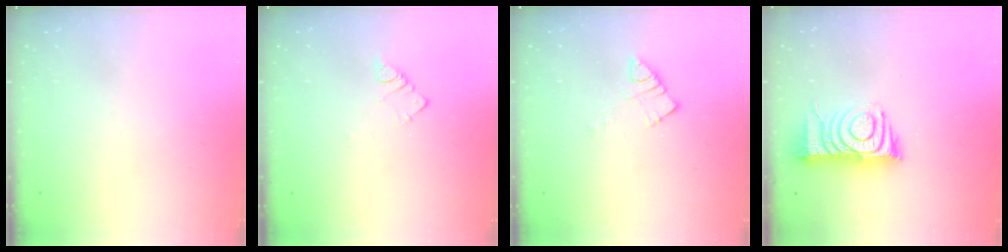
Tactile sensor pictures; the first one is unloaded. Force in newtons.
{"total": 3.2, "press": 3.2, "slide": 0.3}
{"total": 4.1, "press": 4.1, "slide": 0.2}
{"total": 11.4, "press": 11.3, "slide": 1.0}